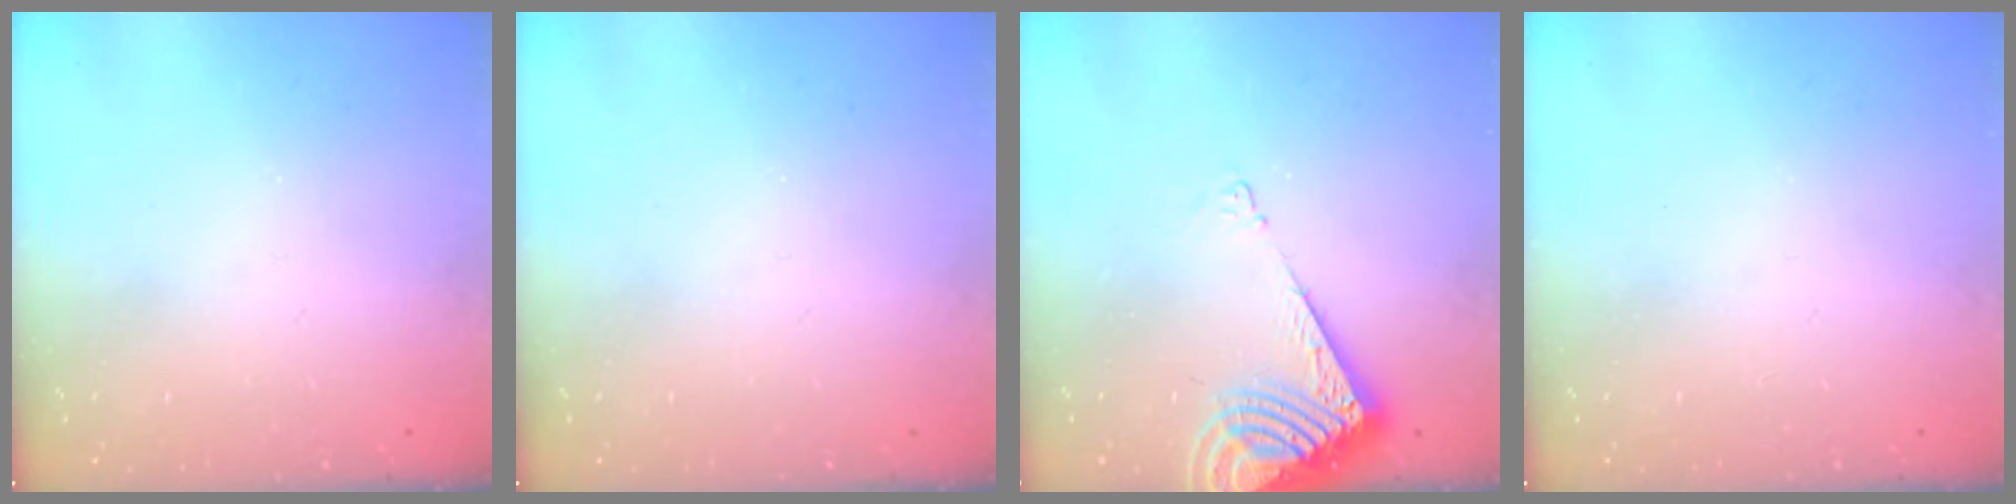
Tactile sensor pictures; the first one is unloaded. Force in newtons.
{"total": 0.0}
{"total": 9.0, "press": 8.9, "slide": 1.0}
{"total": 0.0}